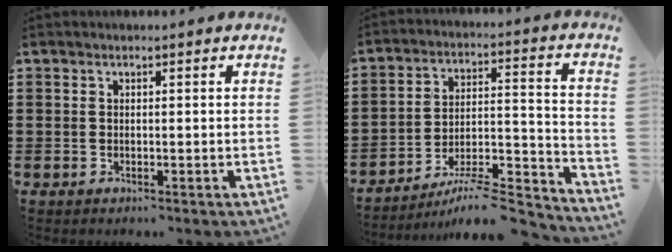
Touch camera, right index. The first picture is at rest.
{"total": 7.0, "force": [-6.1, 1.0, 3.3], "torque": [-0.045, 0.001, -0.119]}